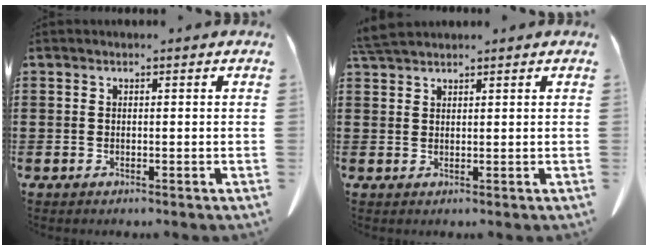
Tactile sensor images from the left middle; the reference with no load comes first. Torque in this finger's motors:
{"motor_torque": [0.55, 0.06, 0.19, 0.14]}